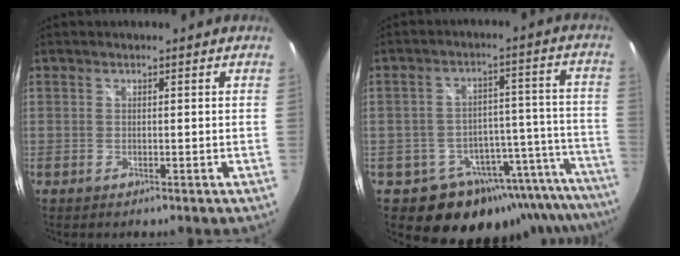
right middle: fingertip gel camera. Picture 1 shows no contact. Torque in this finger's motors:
{"motor_torque": [1.07, -1.06, 0.16, 0.06]}